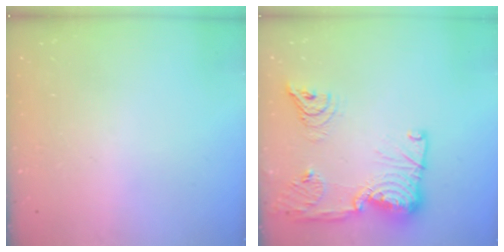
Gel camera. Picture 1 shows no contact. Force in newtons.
{"total": 21.8, "press": 20.6, "slide": 6.9}